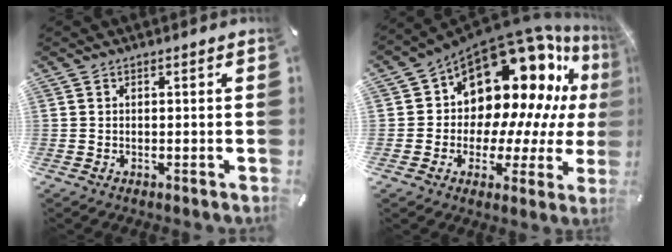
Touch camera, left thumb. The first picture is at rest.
{"total": 17.4, "force": [10.7, 10.5, 9.0], "torque": [-0.112, -0.115, 0.189]}